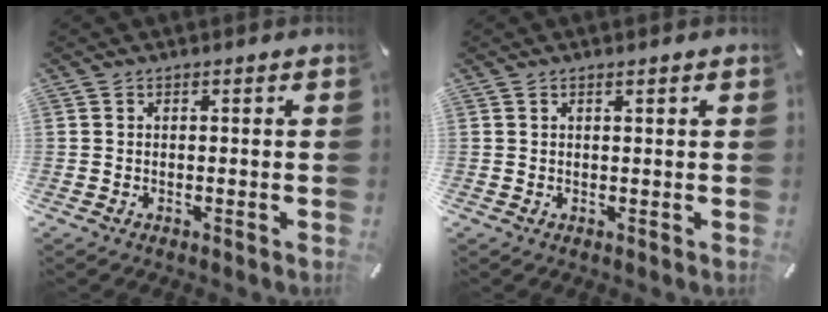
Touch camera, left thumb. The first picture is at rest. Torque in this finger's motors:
{"motor_torque": [-0.18, -0.18, -0.15, 0.17, -0.02]}